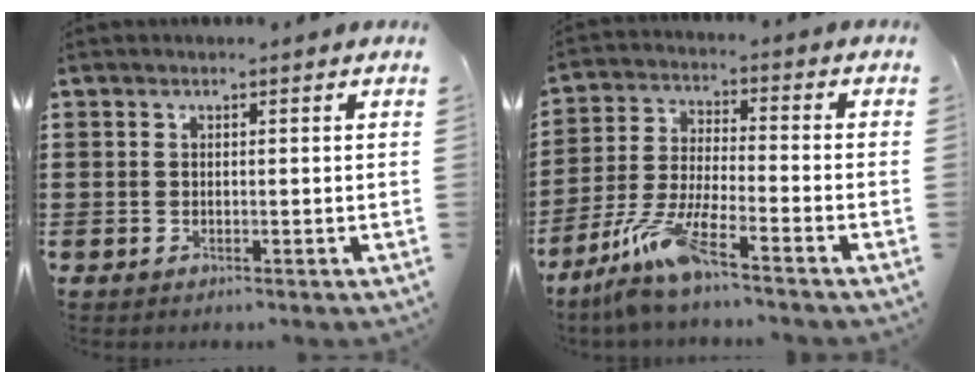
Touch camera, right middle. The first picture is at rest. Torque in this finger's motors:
{"motor_torque": [1.27, -0.87, 0.29, 0.21]}